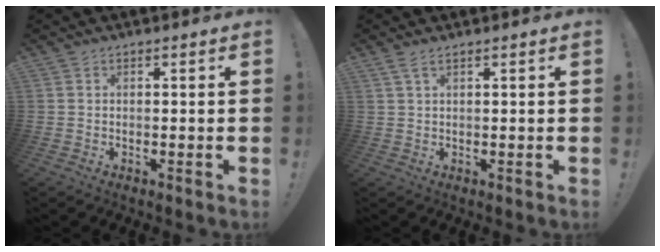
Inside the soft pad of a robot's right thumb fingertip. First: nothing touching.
{"total": 2.2, "force": [1.3, 0.6, 1.7], "torque": [-0.035, 0.000, 0.025]}